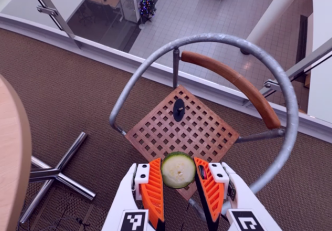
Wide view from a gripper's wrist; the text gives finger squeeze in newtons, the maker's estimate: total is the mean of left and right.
{"total": 9.6, "left": 10.0, "right": 9.2}